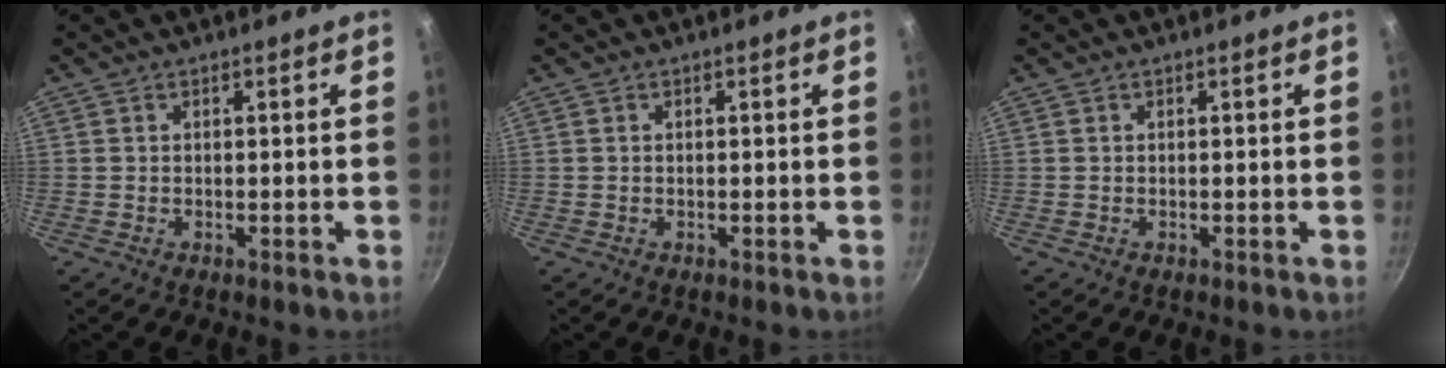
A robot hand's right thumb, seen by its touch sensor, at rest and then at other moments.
{"total": 0.0}
{"total": 0.0}